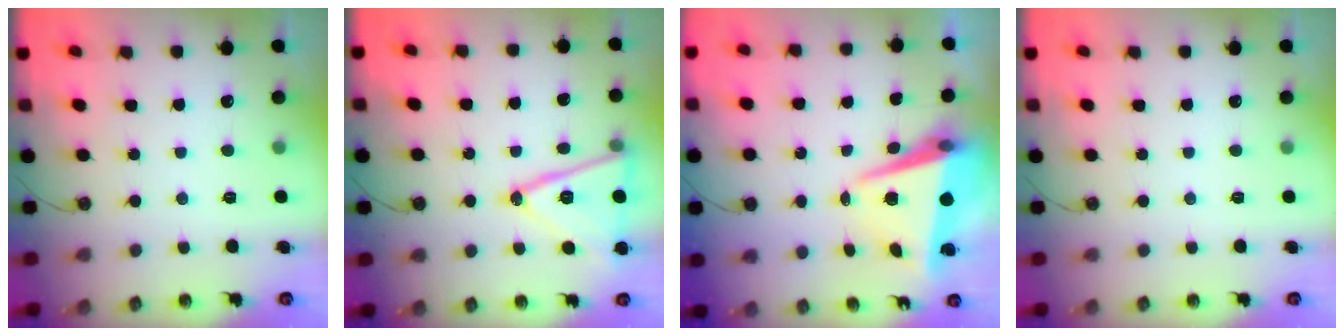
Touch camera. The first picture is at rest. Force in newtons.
{"total": 16.5, "press": 16.2, "slide": 3.3}
{"total": 8.3, "press": 8.0, "slide": 2.2}
{"total": 0.0}